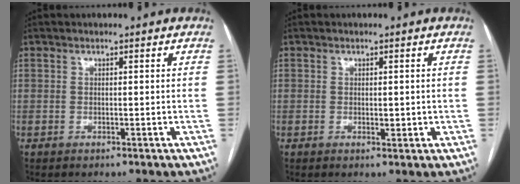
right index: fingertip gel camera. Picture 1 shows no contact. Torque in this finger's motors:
{"motor_torque": [-0.48, 0.87, -0.01, 0.02]}